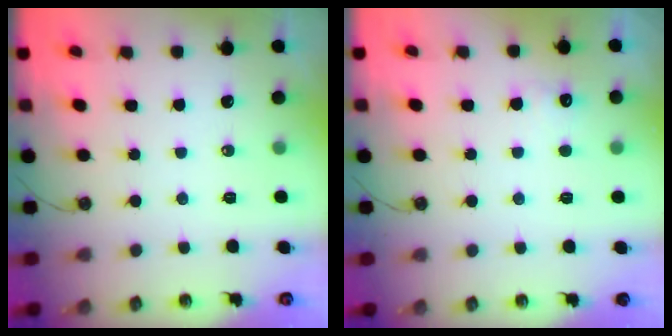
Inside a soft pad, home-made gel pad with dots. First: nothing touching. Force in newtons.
{"total": 4.7, "press": 4.5, "slide": 1.2}